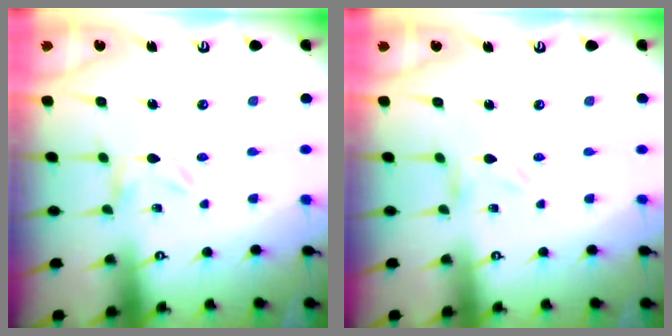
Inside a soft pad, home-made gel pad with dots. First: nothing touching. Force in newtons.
{"total": 0.0}